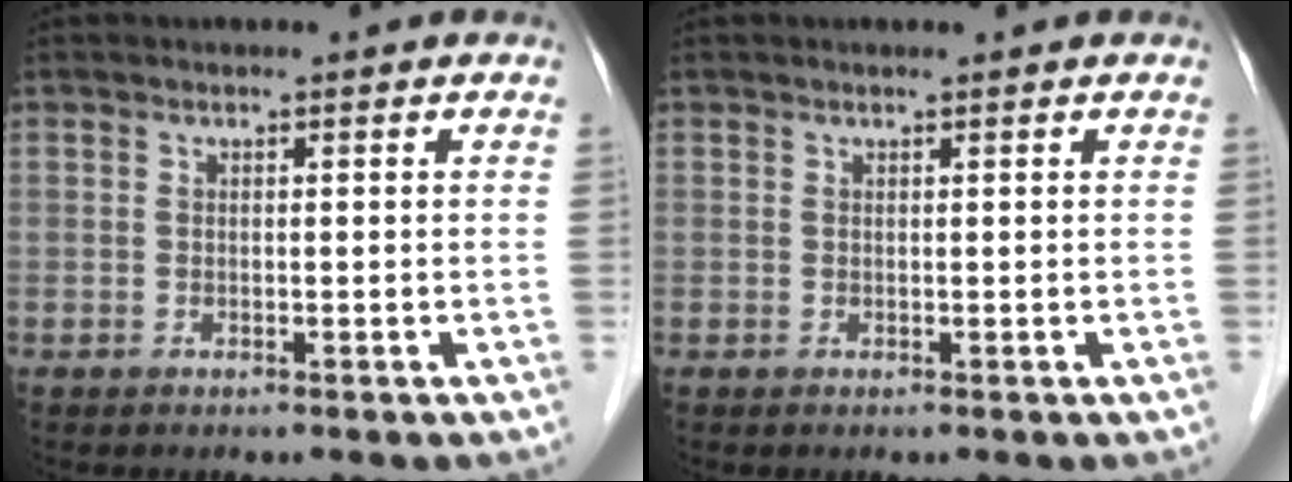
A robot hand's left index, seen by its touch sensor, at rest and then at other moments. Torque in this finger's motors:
{"motor_torque": [0.18, -0.13, 0.03, 0.01]}